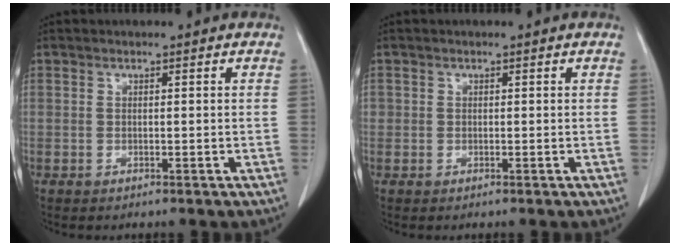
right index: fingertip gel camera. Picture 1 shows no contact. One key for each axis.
{"total": 0.5, "fx": 0.0, "fy": 0.5, "fz": 0.0, "tx": 0.008, "ty": 0.005, "tz": -0.003}